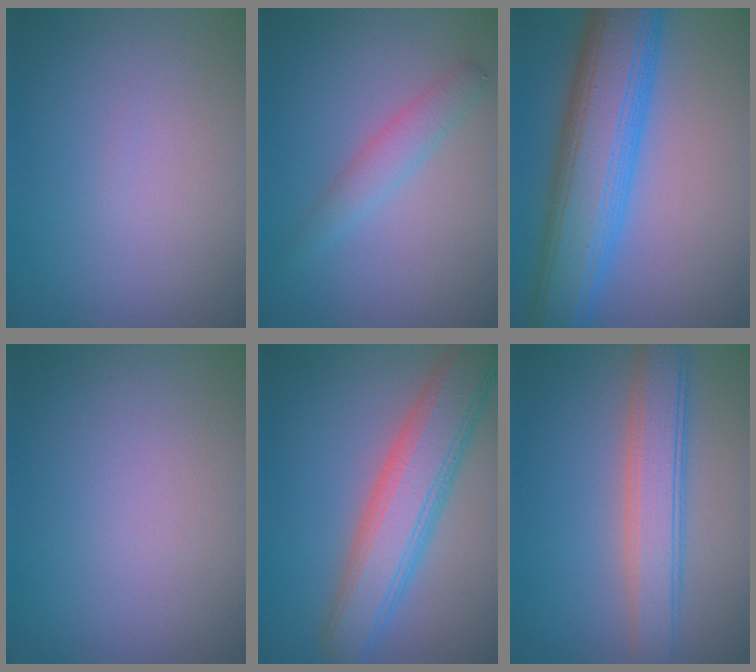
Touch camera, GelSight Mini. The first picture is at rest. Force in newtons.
{"total": 2.3, "press": 2.3, "slide": 0.1}
{"total": 10.5, "press": 10.5, "slide": 0.3}
{"total": 0.0}
{"total": 7.2, "press": 7.2, "slide": 0.1}
{"total": 5.0, "press": 5.0, "slide": 0.5}